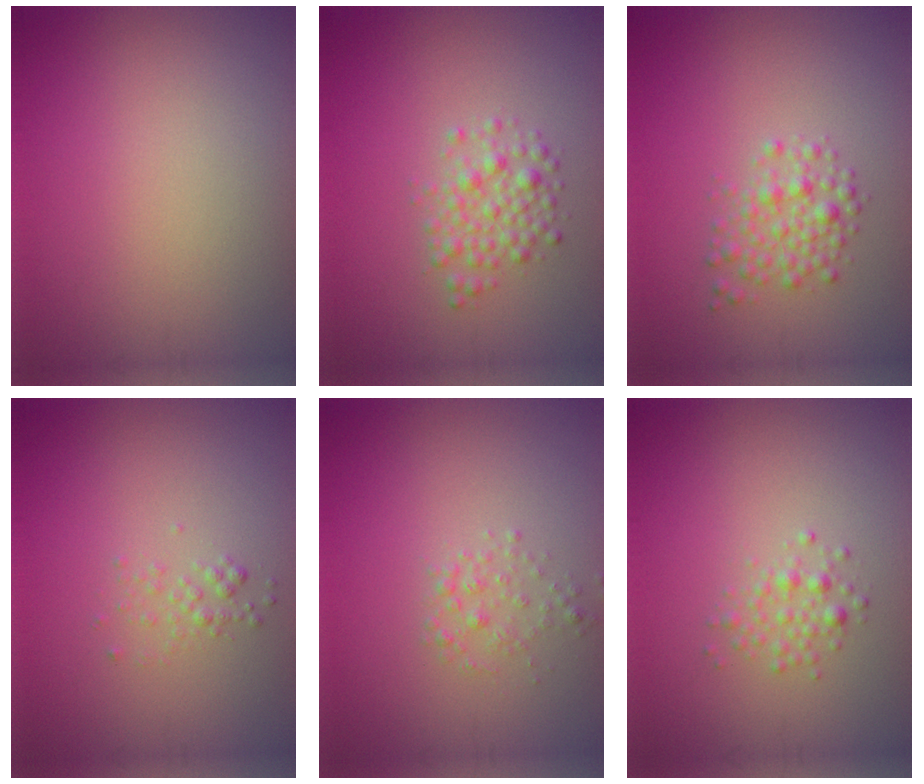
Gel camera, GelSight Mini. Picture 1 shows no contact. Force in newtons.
{"total": 2.6, "press": 2.6, "slide": 0.1}
{"total": 2.5, "press": 2.5, "slide": 0.1}
{"total": 1.0, "press": 1.0, "slide": 0.1}
{"total": 1.3, "press": 1.3, "slide": 0.0}
{"total": 1.5, "press": 1.5, "slide": 0.0}